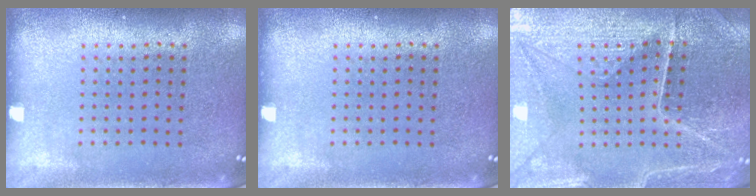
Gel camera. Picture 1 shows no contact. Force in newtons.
{"total": 0.0}
{"total": 3.4, "press": 3.4, "slide": 0.3}